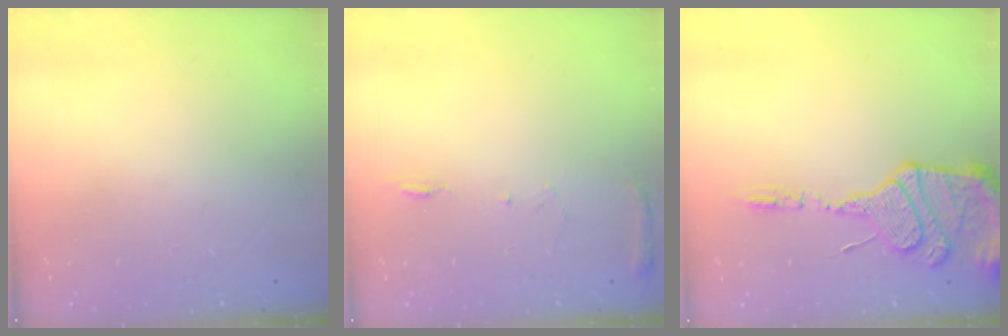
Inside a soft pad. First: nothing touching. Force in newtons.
{"total": 6.9, "press": 6.9, "slide": 0.7}
{"total": 14.8, "press": 14.5, "slide": 2.9}